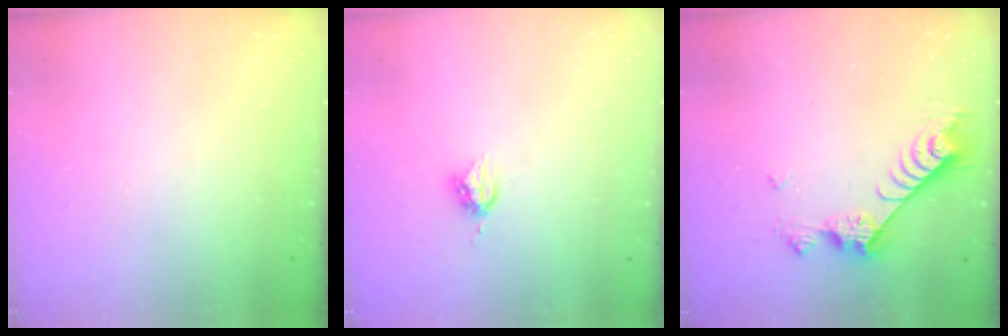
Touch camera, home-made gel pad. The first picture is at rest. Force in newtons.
{"total": 5.1, "press": 5.1, "slide": 0.0}
{"total": 8.4, "press": 8.3, "slide": 0.8}